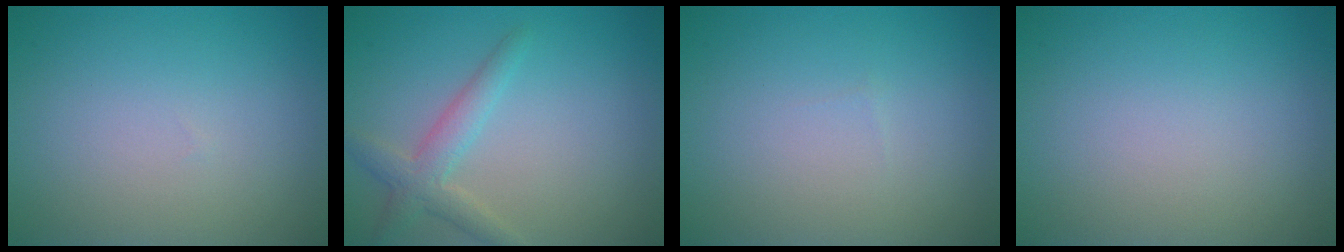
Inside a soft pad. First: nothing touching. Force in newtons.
{"total": 2.8, "press": 2.8, "slide": 0.1}
{"total": 0.0}
{"total": 0.0}